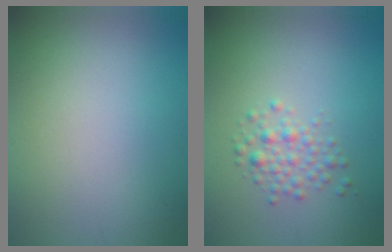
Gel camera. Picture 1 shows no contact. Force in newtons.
{"total": 2.1, "press": 2.1, "slide": 0.1}